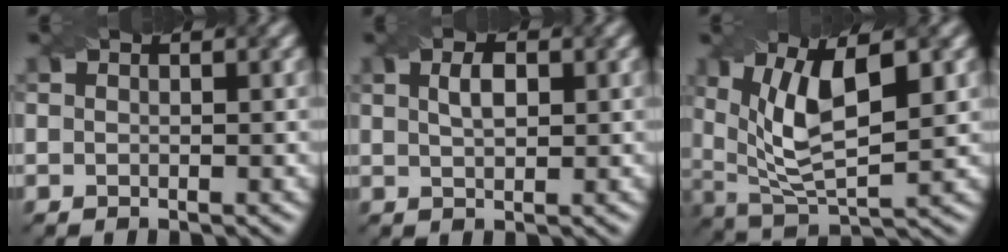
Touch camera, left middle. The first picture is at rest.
{"total": 2.2, "force": [0.8, 1.0, 1.8], "torque": [-0.036, 0.003, 0.016]}
{"total": 8.9, "force": [2.3, 3.7, 7.7], "torque": [-0.153, -0.002, 0.041]}